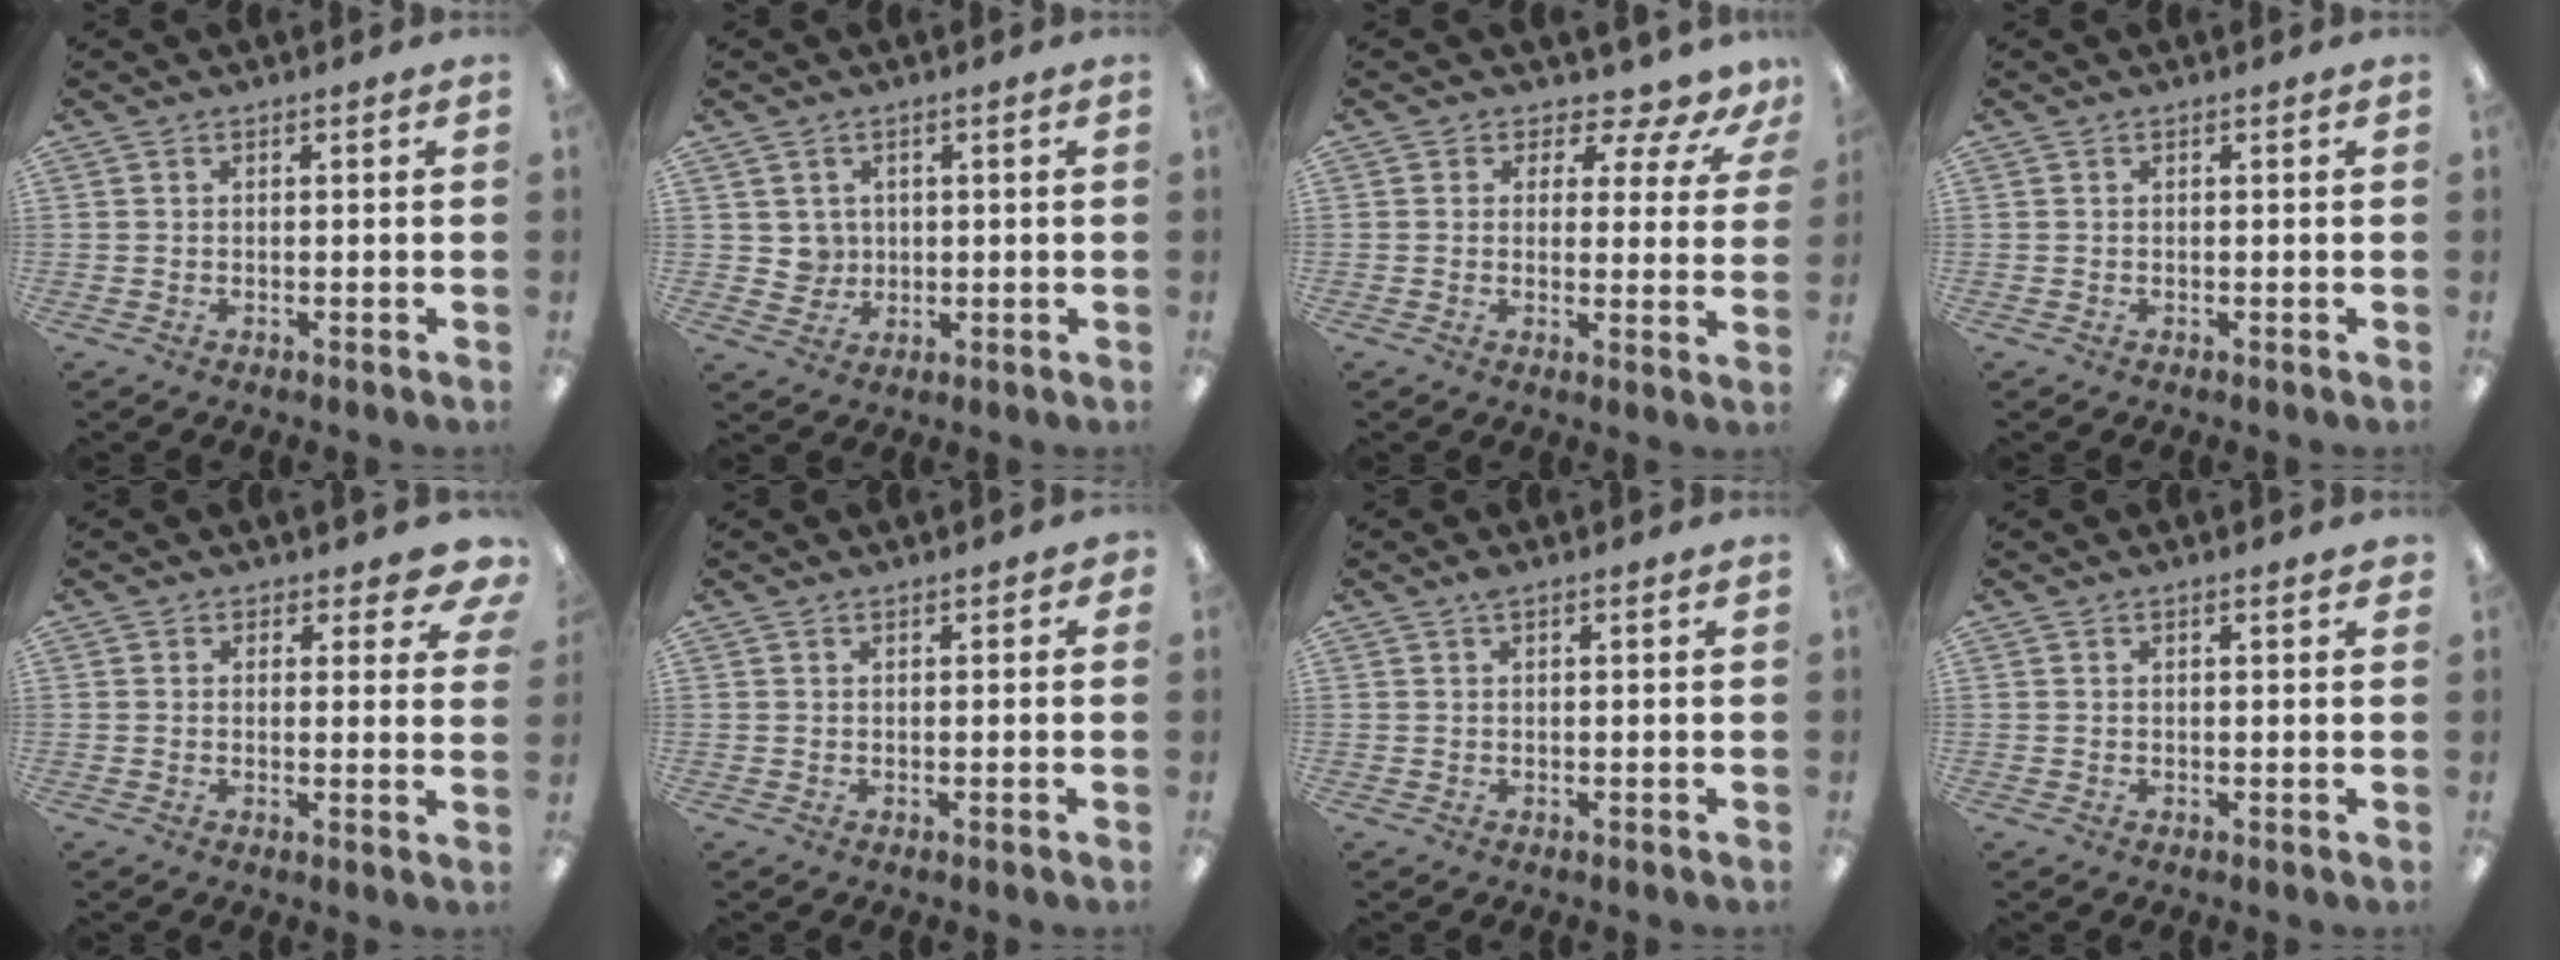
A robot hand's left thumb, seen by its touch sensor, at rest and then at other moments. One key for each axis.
{"total": 3.6, "fx": 1.8, "fy": 3.2, "fz": -0.2, "tx": -0.001, "ty": -0.003, "tz": 0.032}
{"total": 5.7, "fx": 4.4, "fy": 2.5, "fz": 2.7, "tx": -0.029, "ty": -0.041, "tz": 0.073}
{"total": 0.0}
{"total": 5.1, "fx": 3.6, "fy": 2.5, "fz": 2.6, "tx": -0.017, "ty": -0.021, "tz": 0.060}
{"total": 1.1, "fx": 0.7, "fy": 0.6, "fz": 0.7, "tx": -0.006, "ty": -0.002, "tz": 0.011}
{"total": 1.4, "fx": 1.0, "fy": 0.2, "fz": 1.0, "tx": -0.022, "ty": 0.002, "tz": 0.016}
{"total": 1.6, "fx": 1.0, "fy": 0.3, "fz": 1.2, "tx": -0.024, "ty": 0.002, "tz": 0.016}